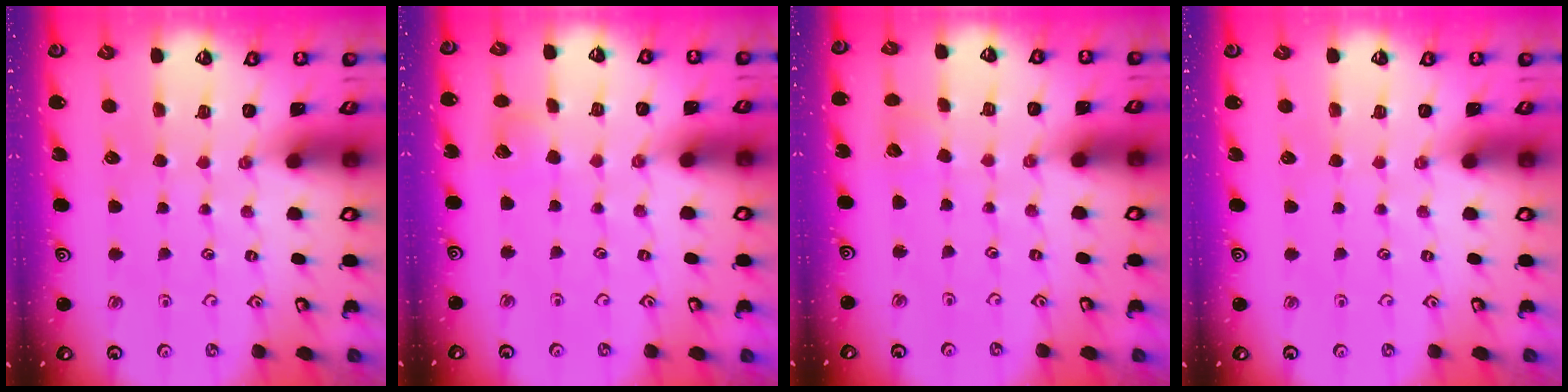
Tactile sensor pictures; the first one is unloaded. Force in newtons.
{"total": 2.5, "press": 2.5, "slide": 0.3}
{"total": 4.8, "press": 4.8, "slide": 0.3}
{"total": 0.0}